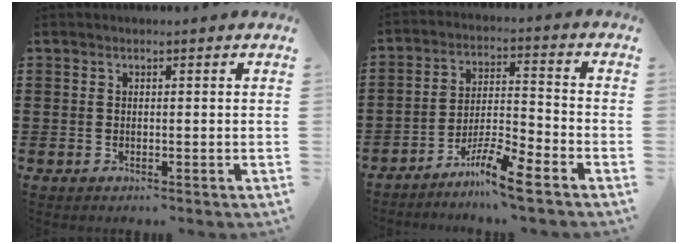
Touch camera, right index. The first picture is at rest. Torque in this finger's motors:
{"motor_torque": [0.84, -0.47, 0.51, 0.11]}